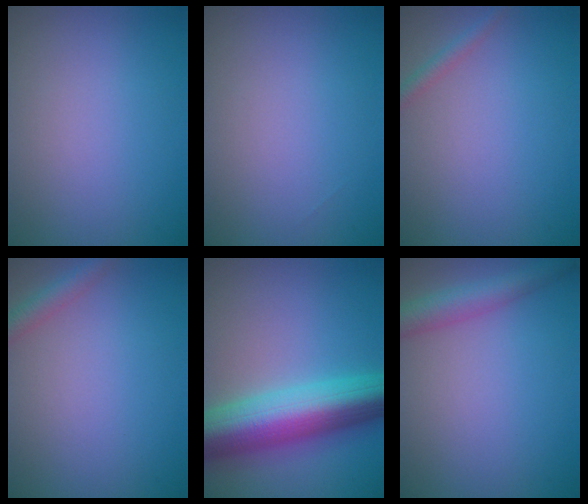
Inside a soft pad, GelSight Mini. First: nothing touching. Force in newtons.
{"total": 0.0}
{"total": 1.2, "press": 1.2, "slide": 0.0}
{"total": 1.9, "press": 1.9, "slide": 0.1}
{"total": 10.8, "press": 10.8, "slide": 0.2}
{"total": 3.5, "press": 3.5, "slide": 0.2}